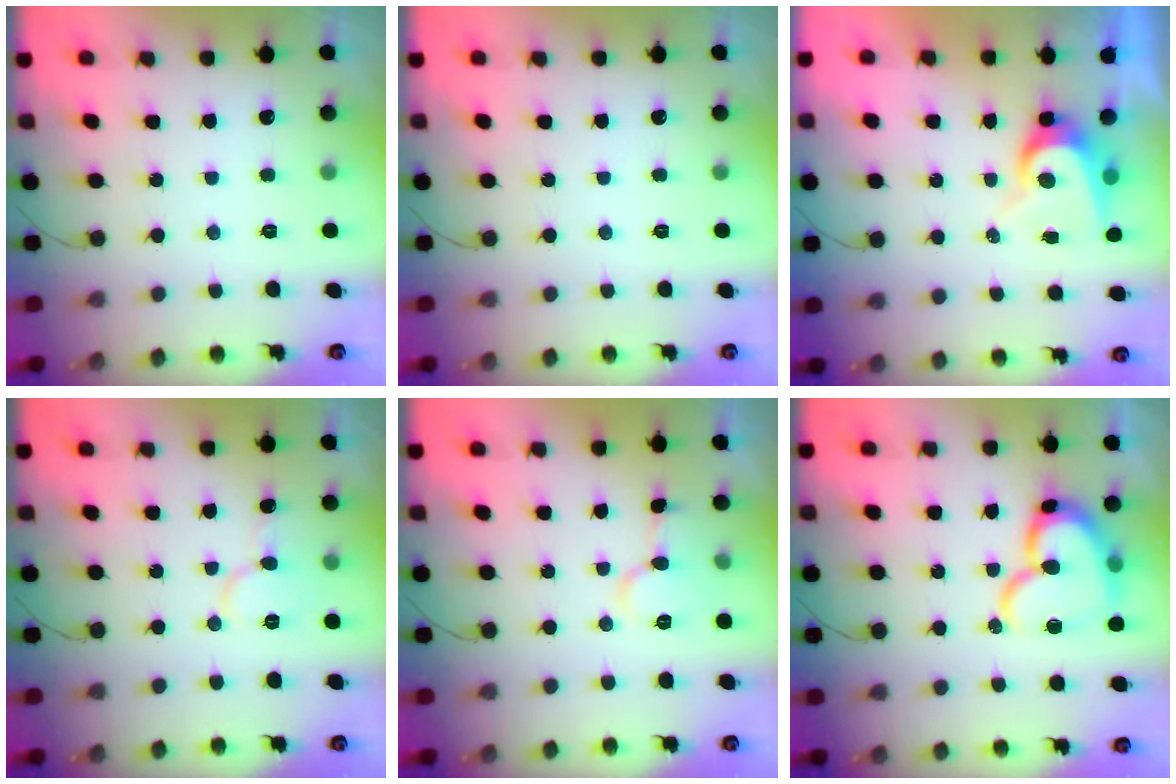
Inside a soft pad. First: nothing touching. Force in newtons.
{"total": 0.0}
{"total": 6.4, "press": 6.4, "slide": 0.3}
{"total": 6.3, "press": 6.3, "slide": 0.6}
{"total": 7.7, "press": 7.7, "slide": 0.2}
{"total": 16.9, "press": 16.9, "slide": 1.7}